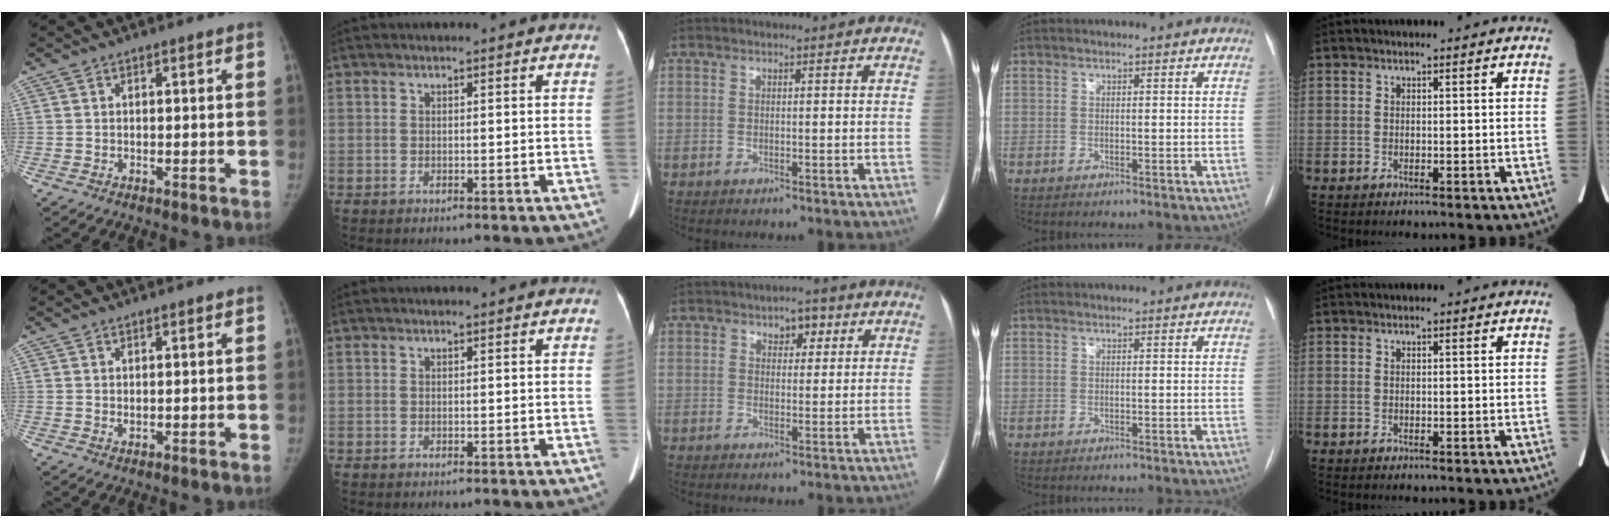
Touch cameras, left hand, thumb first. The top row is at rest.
{"thumb": {"total": 0.7, "force": [0.2, 0.4, 0.6], "torque": [-0.006, -0.002, 0.004]}, "index": {"total": 0.5, "force": [0.5, 0.1, 0.1], "torque": [-0.004, 0.010, 0.007]}, "middle": {"total": 3.4, "force": [1.8, 2.0, 2.1], "torque": [-0.026, 0.009, 0.025]}}